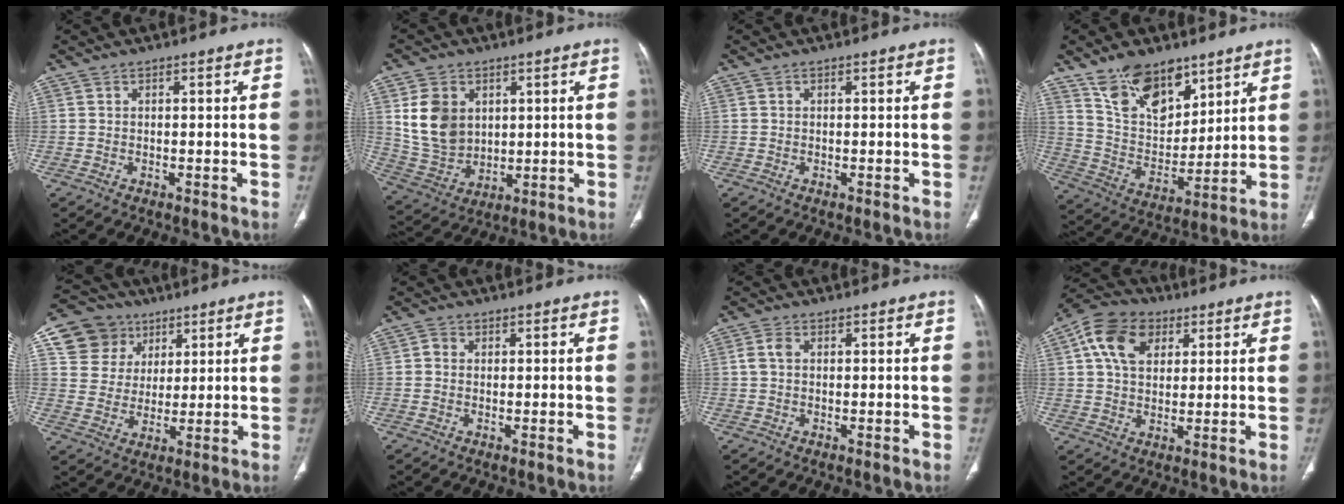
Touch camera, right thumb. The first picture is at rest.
{"total": 11.7, "force": [3.3, 8.9, 6.8], "torque": [-0.104, -0.016, 0.082]}
{"total": 0.0}
{"total": 15.5, "force": [10.3, 8.3, 8.1], "torque": [-0.094, -0.063, 0.198]}
{"total": 11.6, "force": [5.4, 9.9, 2.6], "torque": [-0.020, -0.008, 0.103]}
{"total": 1.5, "force": [0.2, 1.3, 0.7], "torque": [-0.004, 0.003, -0.001]}
{"total": 2.2, "force": [0.3, 1.4, 1.6], "torque": [-0.038, 0.008, 0.004]}
{"total": 11.7, "force": [4.3, 8.2, 7.2], "torque": [-0.116, 0.003, 0.067]}